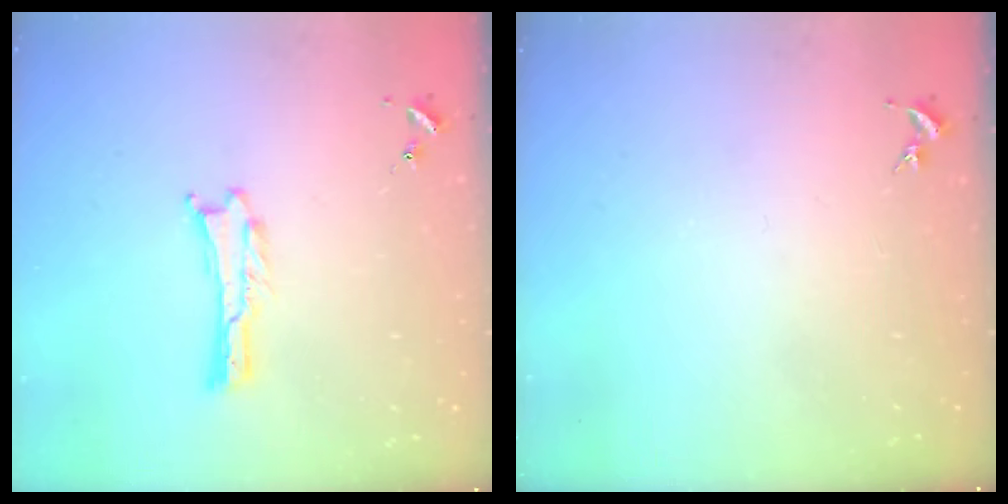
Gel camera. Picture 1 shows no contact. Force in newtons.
{"total": 0.0}